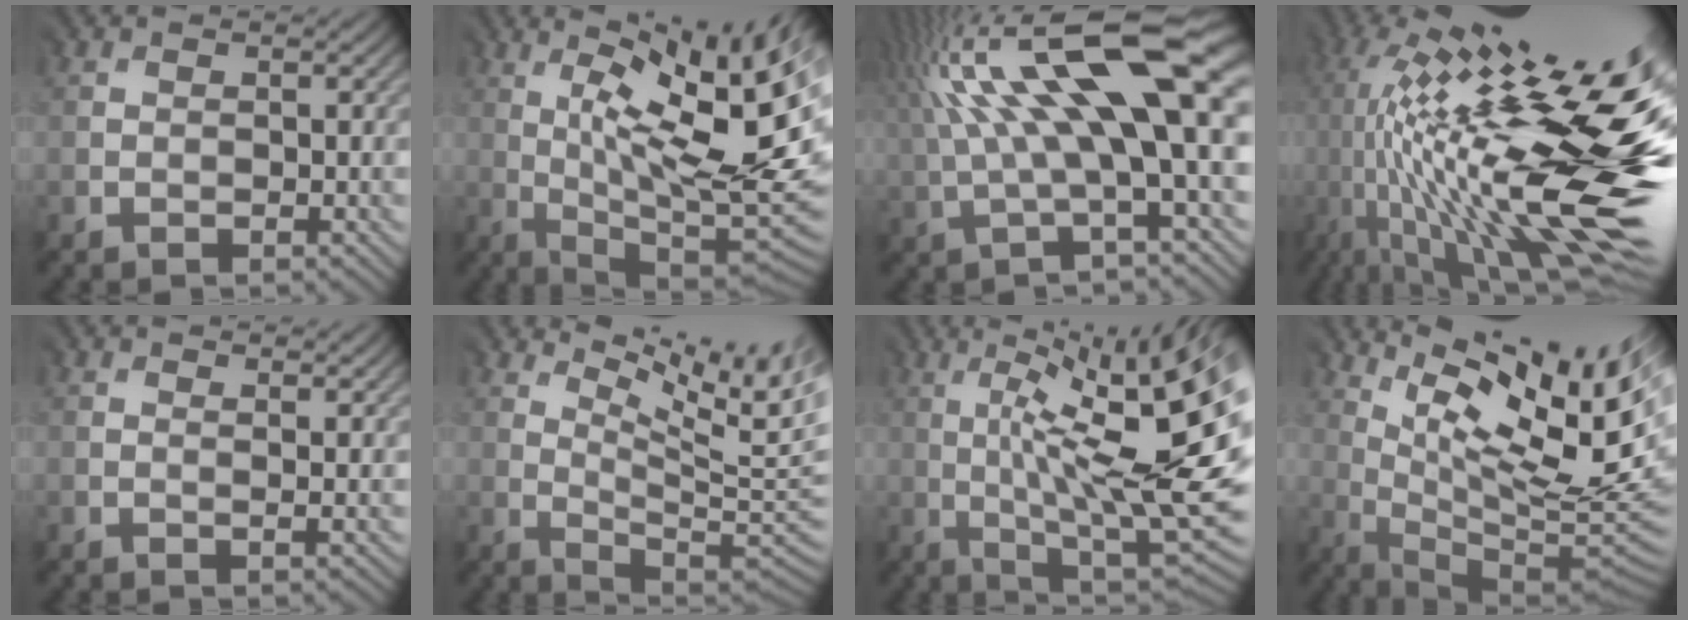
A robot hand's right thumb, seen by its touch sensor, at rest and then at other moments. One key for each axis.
{"total": 15.4, "fx": 2.1, "fy": 4.6, "fz": 14.6, "tx": -0.216, "ty": 0.012, "tz": 0.048}
{"total": 14.5, "fx": 2.9, "fy": 3.2, "fz": 13.9, "tx": -0.262, "ty": 0.020, "tz": 0.065}
{"total": 19.9, "fx": 0.4, "fy": 6.0, "fz": 19.0, "tx": -0.332, "ty": 0.004, "tz": 0.017}
{"total": 3.3, "fx": 2.2, "fy": 0.9, "fz": 2.2, "tx": -0.032, "ty": 0.001, "tz": 0.028}
{"total": 10.9, "fx": 6.1, "fy": 2.7, "fz": 8.7, "tx": -0.131, "ty": 0.002, "tz": 0.100}
{"total": 16.3, "fx": 0.6, "fy": 3.0, "fz": 16.0, "tx": -0.233, "ty": 0.007, "tz": 0.039}
{"total": 14.8, "fx": 6.7, "fy": 3.3, "fz": 12.7, "tx": -0.202, "ty": -0.006, "tz": 0.132}